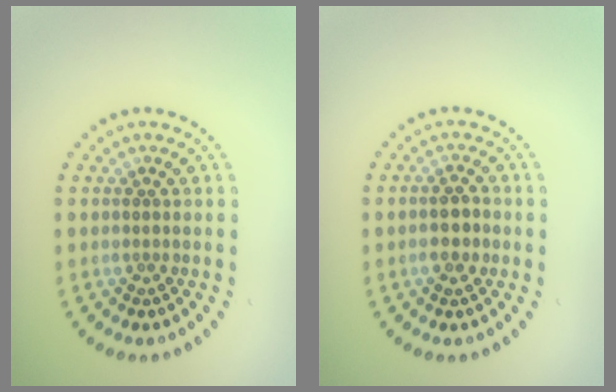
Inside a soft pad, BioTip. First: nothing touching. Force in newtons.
{"total": 2.4, "press": 2.4, "slide": 0.5}